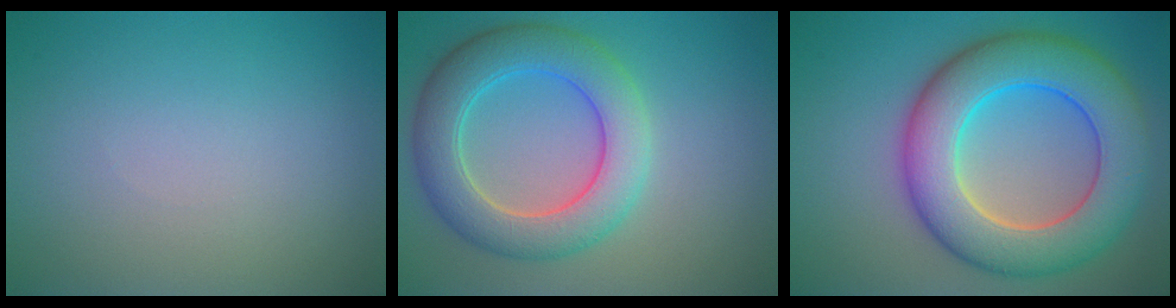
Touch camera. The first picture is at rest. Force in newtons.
{"total": 6.8, "press": 6.8, "slide": 0.2}
{"total": 10.5, "press": 10.5, "slide": 0.1}